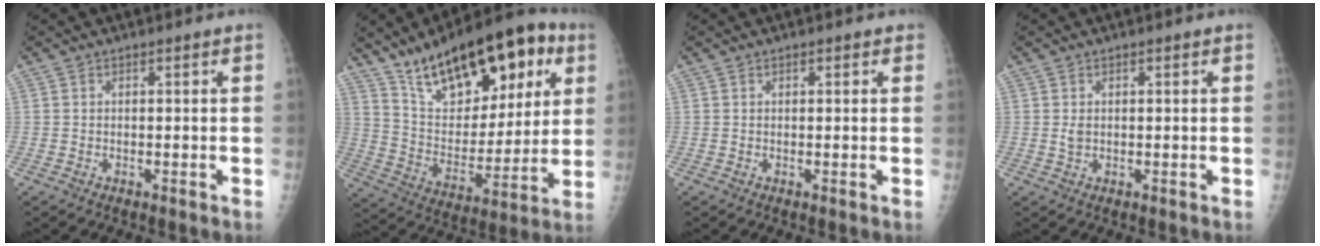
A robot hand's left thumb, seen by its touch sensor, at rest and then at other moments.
{"total": 25.8, "force": [13.9, 12.1, 18.0], "torque": [-0.235, -0.028, 0.234]}
{"total": 0.8, "force": [0.5, 0.5, 0.4], "torque": [0.000, -0.001, 0.002]}
{"total": 1.3, "force": [0.2, 0.9, 0.9], "torque": [-0.013, -0.002, 0.007]}